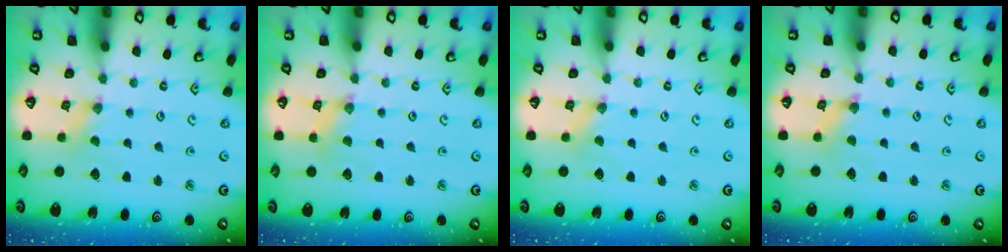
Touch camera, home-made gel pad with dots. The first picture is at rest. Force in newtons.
{"total": 2.8, "press": 2.8, "slide": 0.3}
{"total": 0.0}
{"total": 2.0, "press": 2.0, "slide": 0.4}